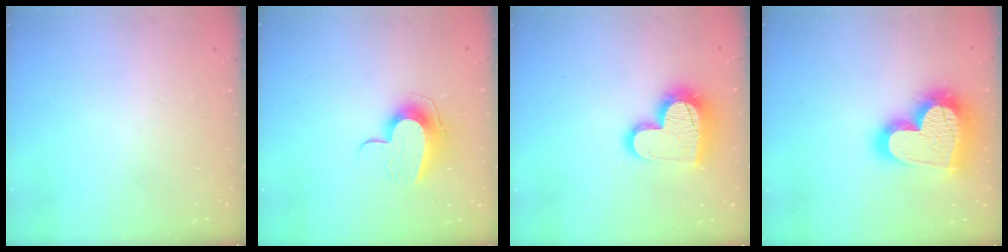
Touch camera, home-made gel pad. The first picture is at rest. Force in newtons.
{"total": 10.0, "press": 9.9, "slide": 0.6}
{"total": 15.9, "press": 15.9, "slide": 1.1}
{"total": 25.1, "press": 25.0, "slide": 2.2}